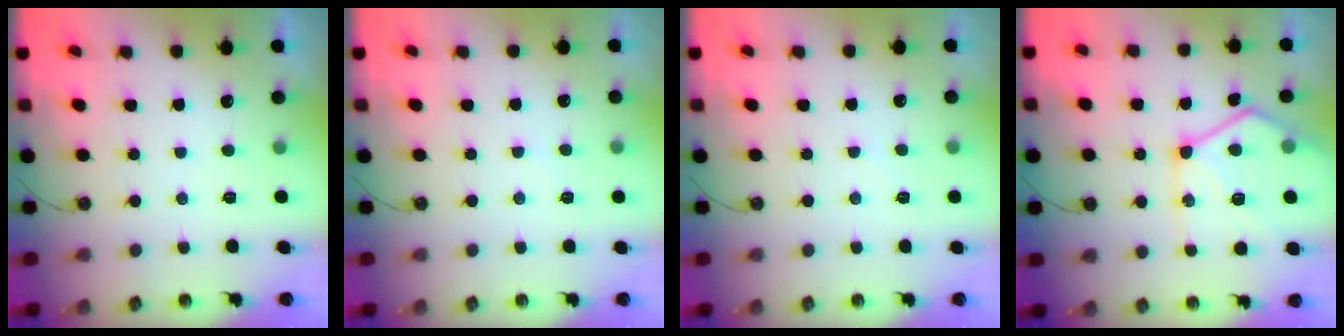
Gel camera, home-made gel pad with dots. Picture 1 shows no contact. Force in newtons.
{"total": 4.1, "press": 4.0, "slide": 0.7}
{"total": 4.1, "press": 4.0, "slide": 0.7}
{"total": 18.1, "press": 18.0, "slide": 2.0}